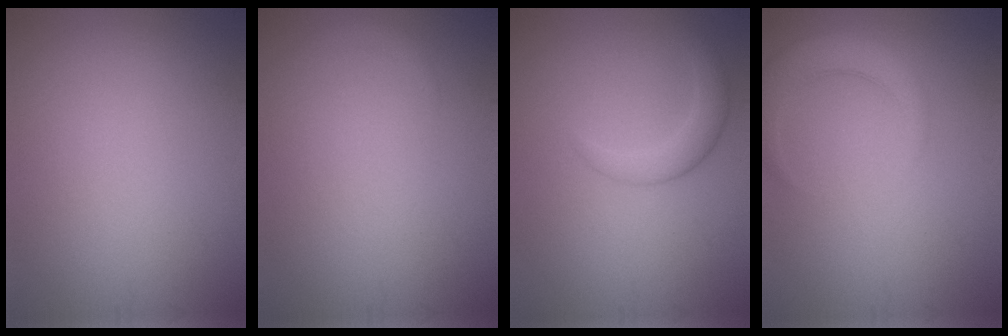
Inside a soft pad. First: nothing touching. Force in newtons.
{"total": 0.5, "press": 0.5, "slide": 0.1}
{"total": 2.2, "press": 2.2, "slide": 0.0}
{"total": 3.3, "press": 3.2, "slide": 0.4}